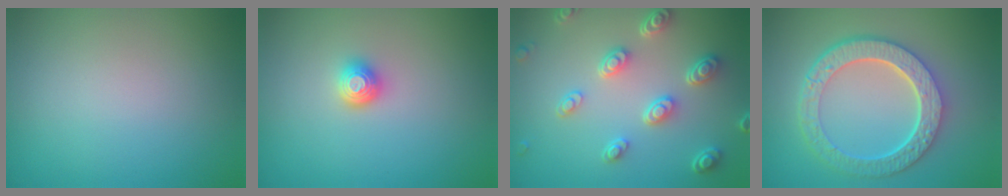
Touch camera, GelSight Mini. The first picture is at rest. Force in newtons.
{"total": 1.5, "press": 1.3, "slide": 0.8}
{"total": 4.6, "press": 3.7, "slide": 2.8}
{"total": 6.9, "press": 5.0, "slide": 4.7}